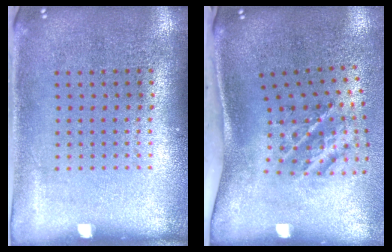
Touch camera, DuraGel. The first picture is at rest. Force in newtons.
{"total": 2.1, "press": 1.3, "slide": 1.7}